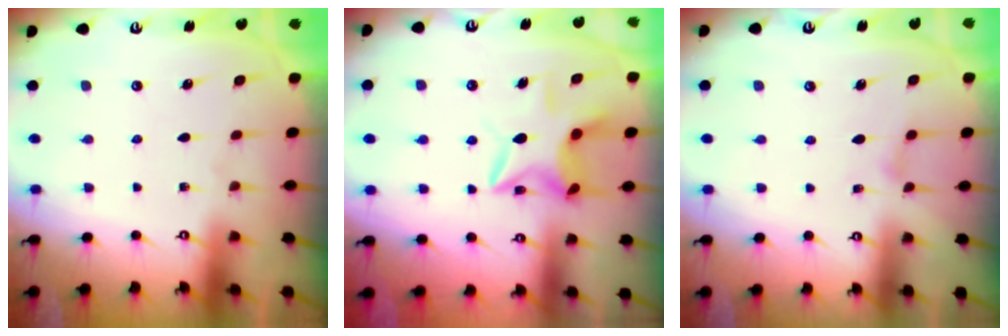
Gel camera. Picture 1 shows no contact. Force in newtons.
{"total": 10.2, "press": 10.2, "slide": 0.7}
{"total": 2.9, "press": 2.9, "slide": 0.4}